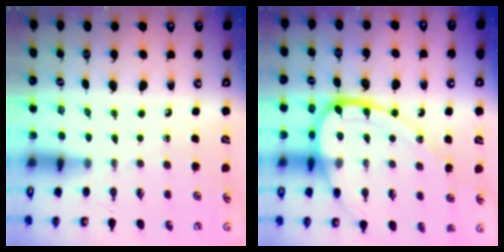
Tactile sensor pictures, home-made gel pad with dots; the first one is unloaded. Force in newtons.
{"total": 16.2, "press": 16.1, "slide": 1.7}